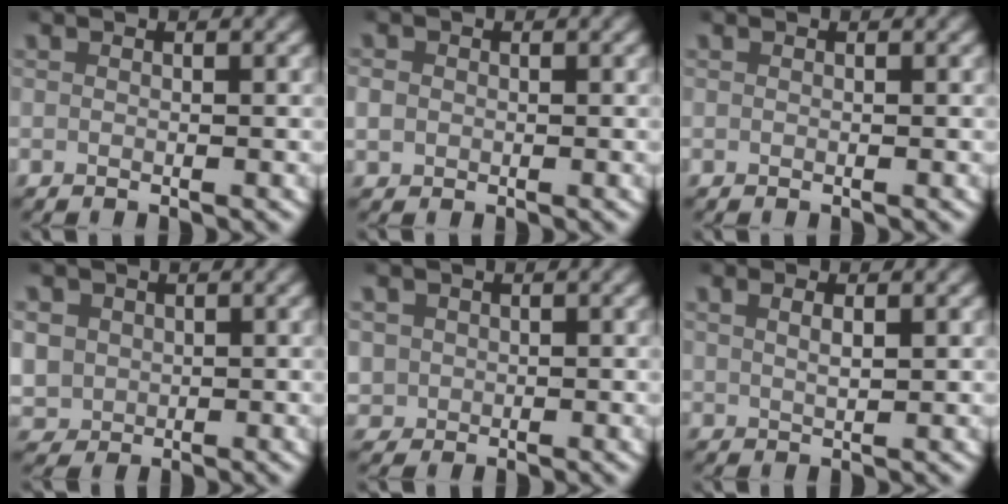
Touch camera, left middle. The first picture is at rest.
{"total": 2.0, "force": [0.0, 1.9, 0.7], "torque": [-0.023, -0.002, -0.001]}
{"total": 0.0}
{"total": 5.3, "force": [0.6, 4.9, 1.9], "torque": [-0.059, -0.015, 0.018]}
{"total": 3.1, "force": [0.5, 2.9, 0.8], "torque": [-0.032, -0.011, 0.016]}
{"total": 1.5, "force": [1.0, 0.4, 1.0], "torque": [-0.015, -0.002, 0.024]}